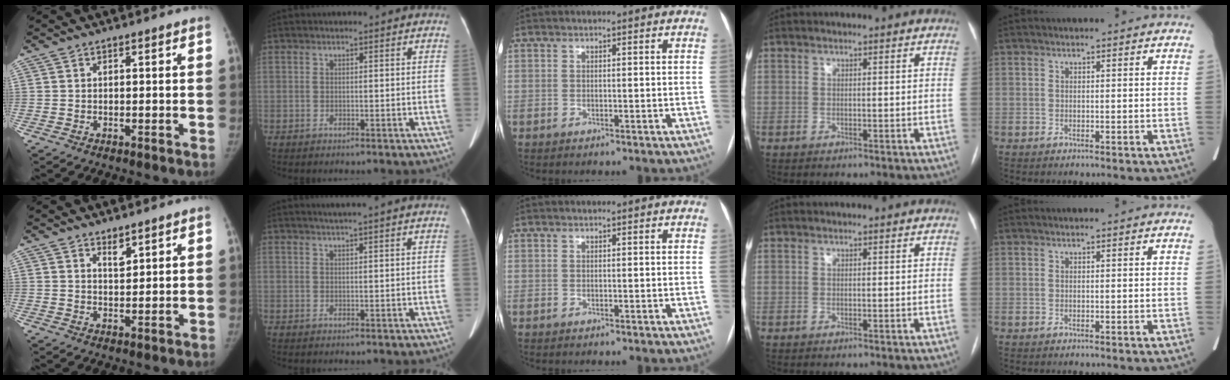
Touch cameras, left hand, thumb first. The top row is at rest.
{"thumb": {"total": 2.3, "force": [1.7, 0.9, 1.3], "torque": [-0.013, -0.016, 0.033]}, "index": {"total": 5.0, "force": [4.2, -0.8, 2.5], "torque": [-0.035, 0.019, 0.053]}}